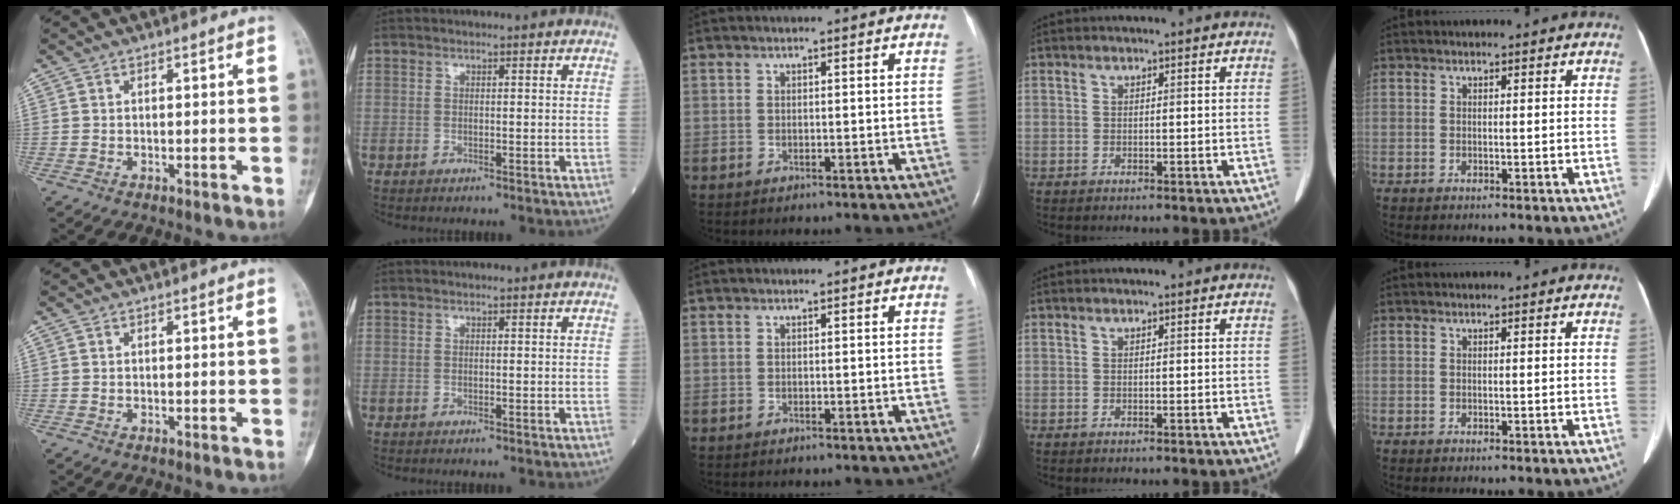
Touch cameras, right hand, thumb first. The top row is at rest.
{}